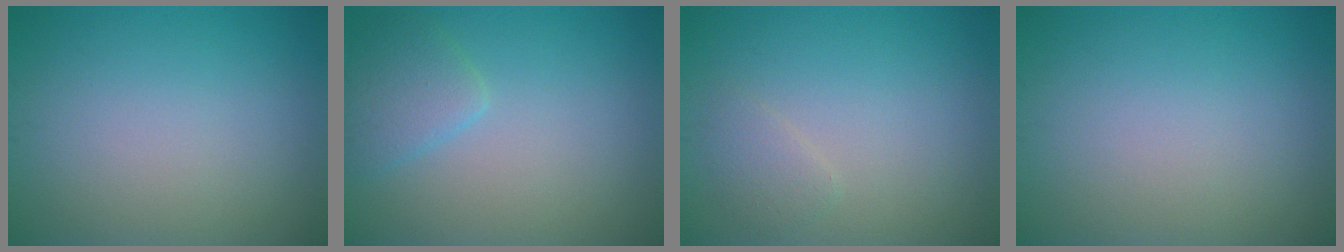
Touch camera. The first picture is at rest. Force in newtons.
{"total": 2.5, "press": 2.5, "slide": 0.2}
{"total": 1.3, "press": 1.3, "slide": 0.1}
{"total": 0.0}